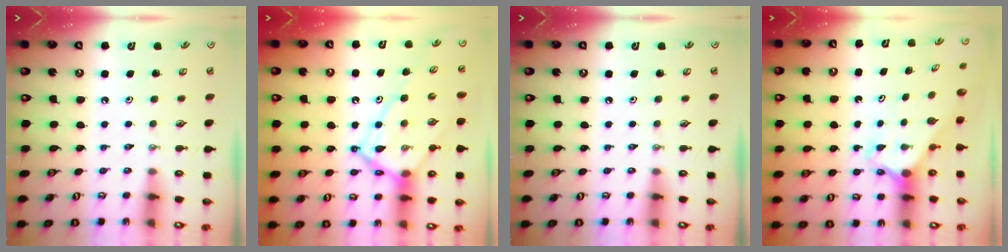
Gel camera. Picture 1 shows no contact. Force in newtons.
{"total": 16.2, "press": 16.2, "slide": 1.1}
{"total": 0.0}
{"total": 2.3, "press": 2.3, "slide": 0.2}